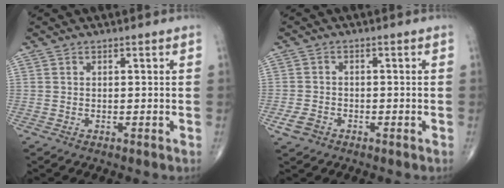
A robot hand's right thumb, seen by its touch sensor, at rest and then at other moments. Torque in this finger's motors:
{"motor_torque": [-0.24, 0.70, 0.29, -0.11, 0.00]}